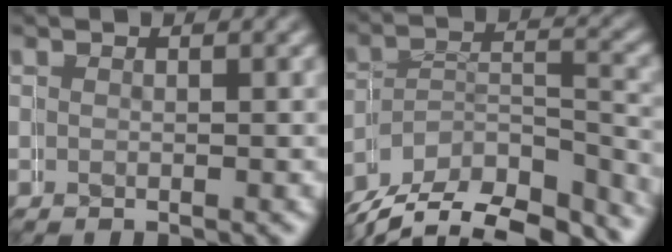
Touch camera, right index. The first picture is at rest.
{"total": 12.7, "force": [-10.2, 6.7, 3.7], "torque": [-0.058, -0.036, -0.150]}